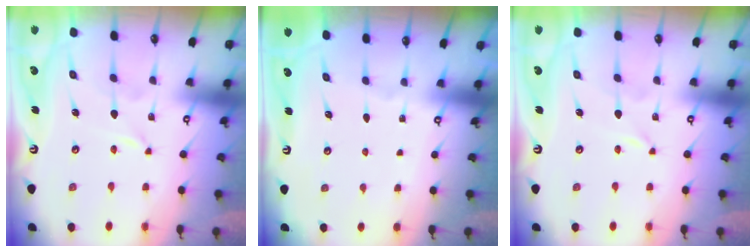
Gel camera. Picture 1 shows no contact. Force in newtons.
{"total": 0.0}
{"total": 0.0}